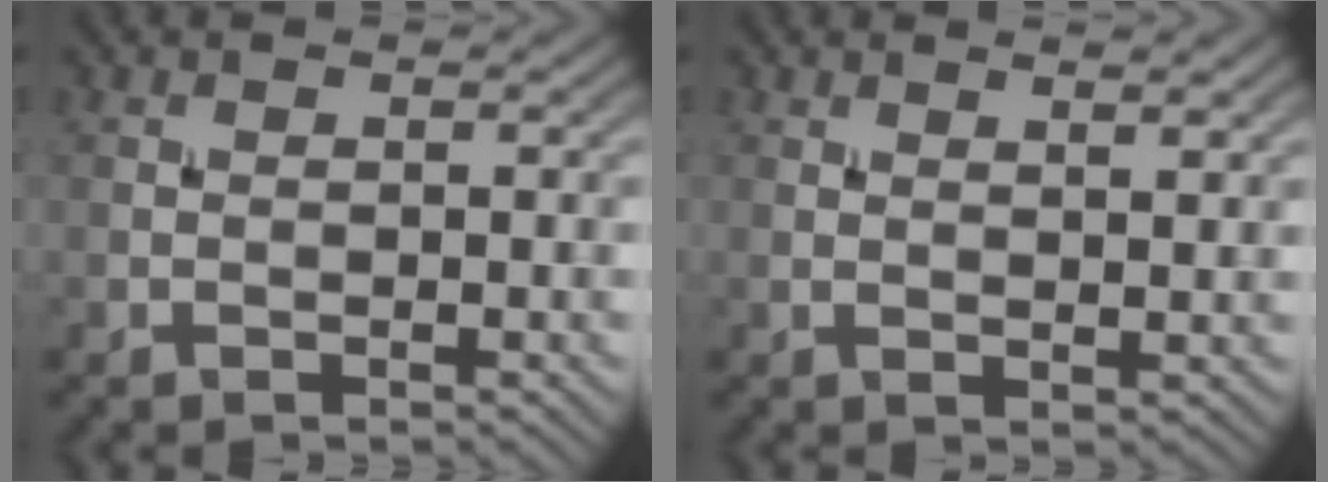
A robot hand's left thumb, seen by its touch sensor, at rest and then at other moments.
{"total": 2.6, "force": [1.8, 0.4, 1.8], "torque": [-0.023, -0.006, 0.033]}